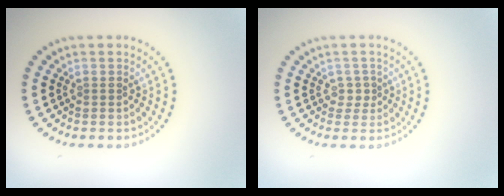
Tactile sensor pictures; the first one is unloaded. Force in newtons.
{"total": 1.1, "press": 0.9, "slide": 0.6}